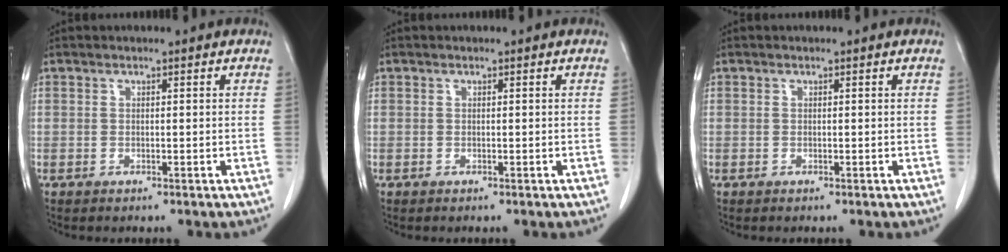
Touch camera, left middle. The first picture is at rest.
{"total": 0.0}
{"total": 0.0}